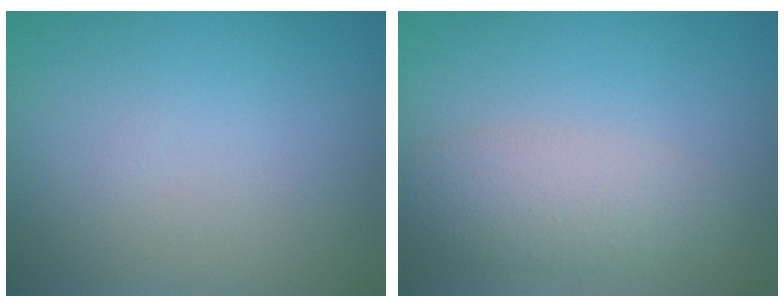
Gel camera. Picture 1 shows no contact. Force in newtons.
{"total": 3.1, "press": 3.1, "slide": 0.1}